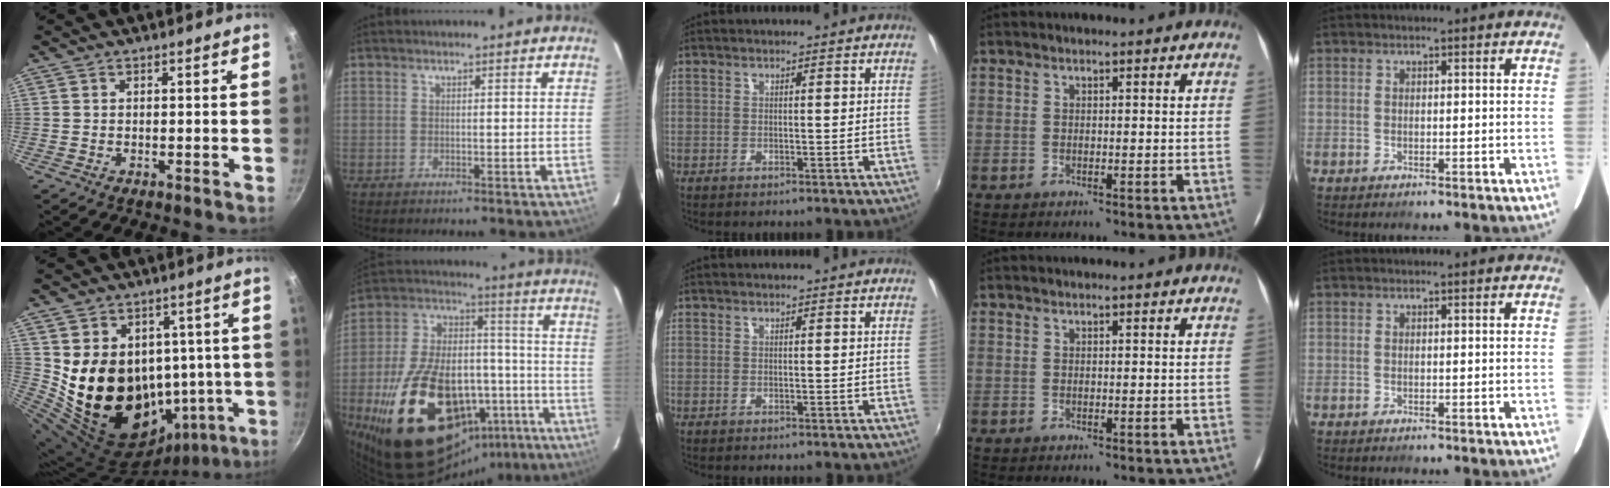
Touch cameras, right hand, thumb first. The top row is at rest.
{"thumb": {"total": 20.9, "force": [0.8, 16.4, 13.0], "torque": [-0.175, -0.014, 0.039]}, "index": {"total": 32.5, "force": [-16.5, 17.2, 22.1], "torque": [-0.381, 0.018, -0.225]}}